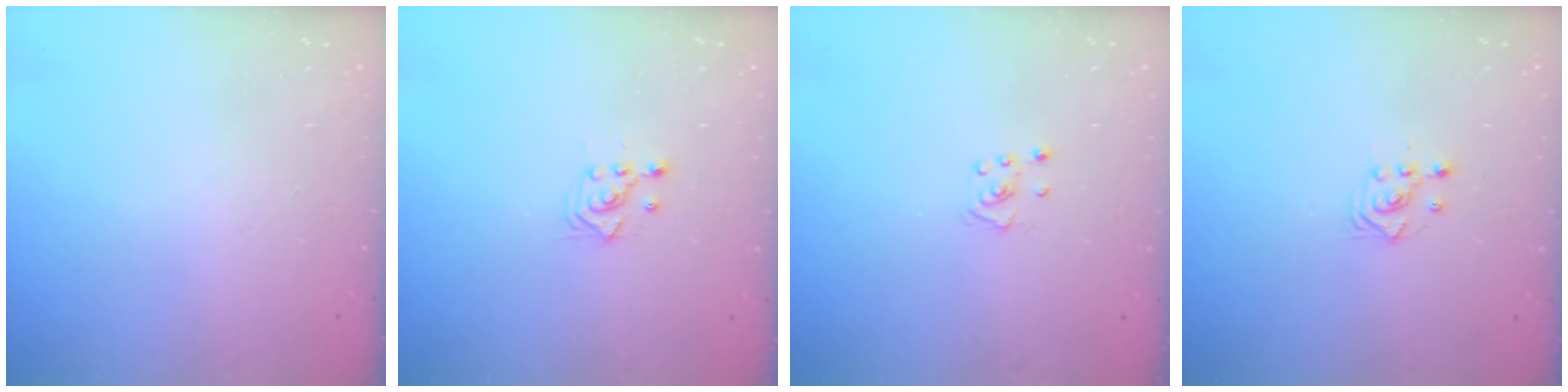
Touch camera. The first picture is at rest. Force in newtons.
{"total": 2.4, "press": 2.2, "slide": 0.8}
{"total": 2.8, "press": 2.8, "slide": 0.3}
{"total": 2.5, "press": 2.5, "slide": 0.3}